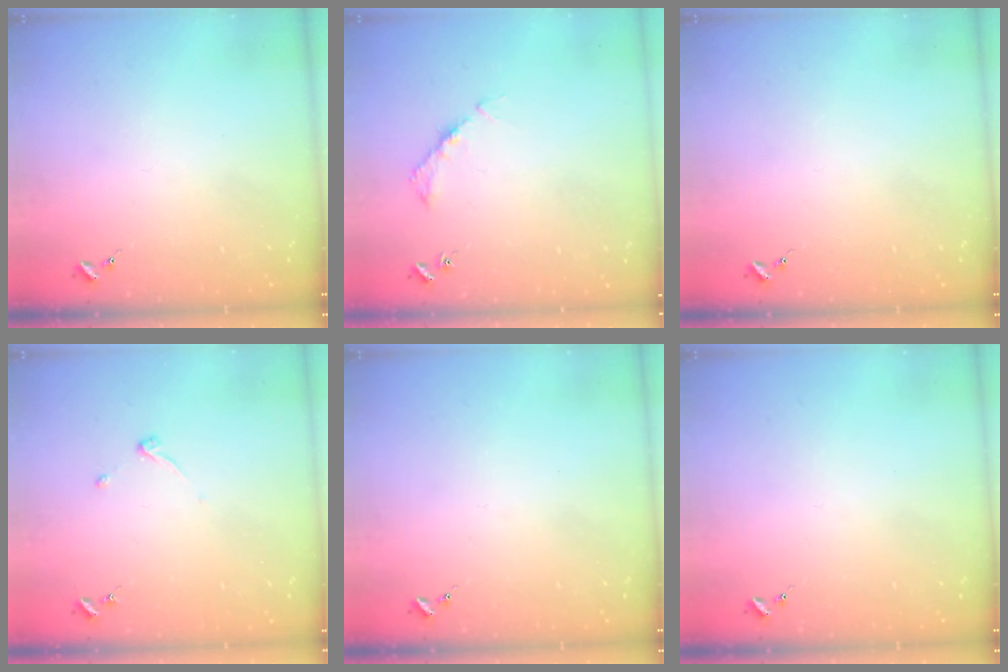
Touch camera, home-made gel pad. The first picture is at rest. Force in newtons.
{"total": 4.2, "press": 4.1, "slide": 0.6}
{"total": 0.0}
{"total": 3.2, "press": 3.2, "slide": 0.5}
{"total": 0.0}
{"total": 0.0}